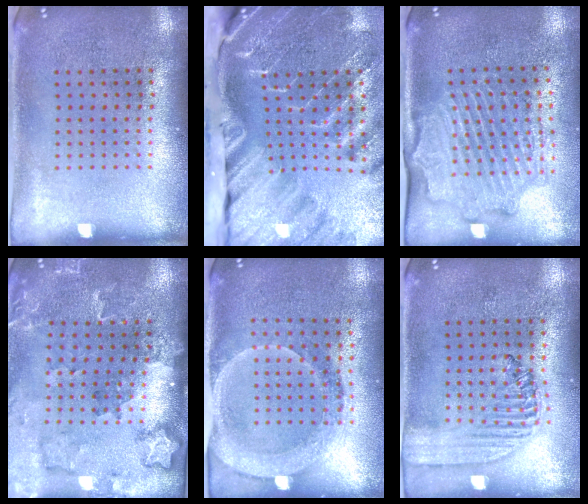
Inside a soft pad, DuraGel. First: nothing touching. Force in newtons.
{"total": 4.6, "press": 3.4, "slide": 3.0}
{"total": 2.2, "press": 2.2, "slide": 0.2}
{"total": 1.8, "press": 1.8, "slide": 0.2}
{"total": 1.9, "press": 1.6, "slide": 1.0}
{"total": 1.5, "press": 1.4, "slide": 0.5}